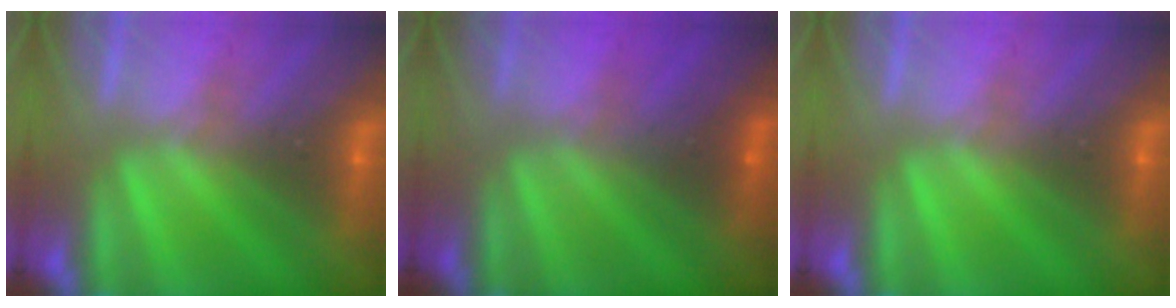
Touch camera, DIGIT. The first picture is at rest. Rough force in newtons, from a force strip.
{"total": 1.7}
{"total": 0.0}